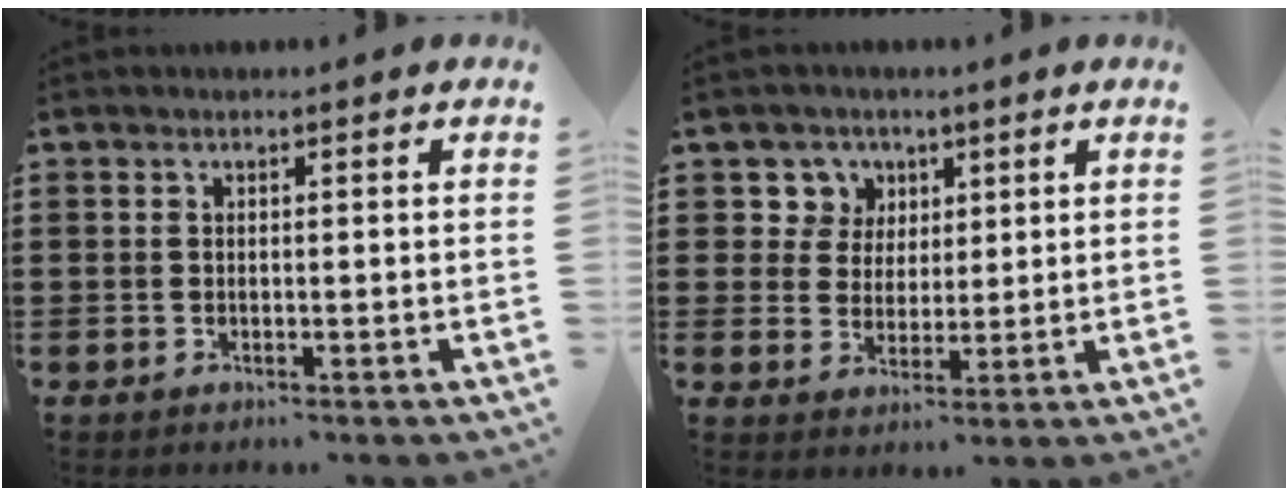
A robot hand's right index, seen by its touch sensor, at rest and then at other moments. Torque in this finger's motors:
{"motor_torque": [0.07, -0.06, 0.01, 0.00]}